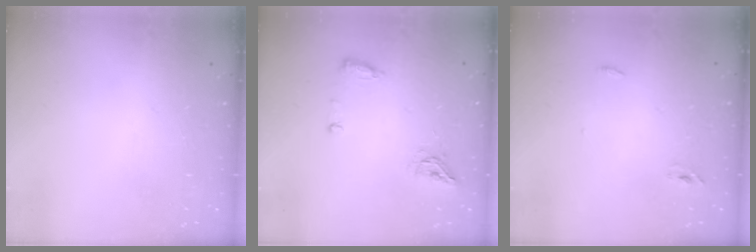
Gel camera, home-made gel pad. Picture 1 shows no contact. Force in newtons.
{"total": 7.4, "press": 7.4, "slide": 1.0}
{"total": 2.9, "press": 2.7, "slide": 1.0}